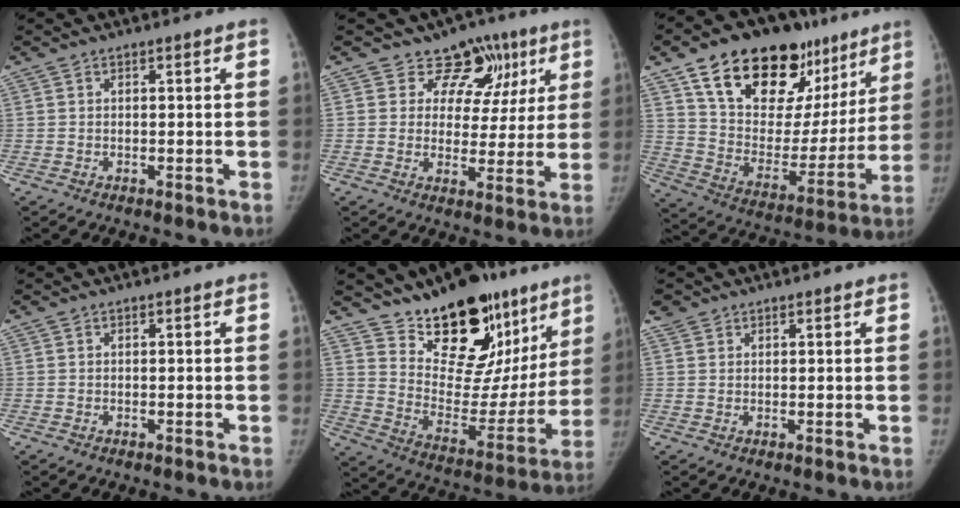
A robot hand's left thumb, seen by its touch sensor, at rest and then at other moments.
{"total": 10.3, "force": [6.1, 8.0, 2.1], "torque": [0.027, -0.017, 0.070]}
{"total": 29.4, "force": [17.8, 16.5, 16.5], "torque": [-0.209, -0.028, 0.290]}
{"total": 0.0}
{"total": 25.4, "force": [17.4, 13.1, 13.0], "torque": [-0.140, -0.092, 0.269]}
{"total": 2.0, "force": [1.4, 1.4, 0.0], "torque": [0.011, 0.000, 0.021]}